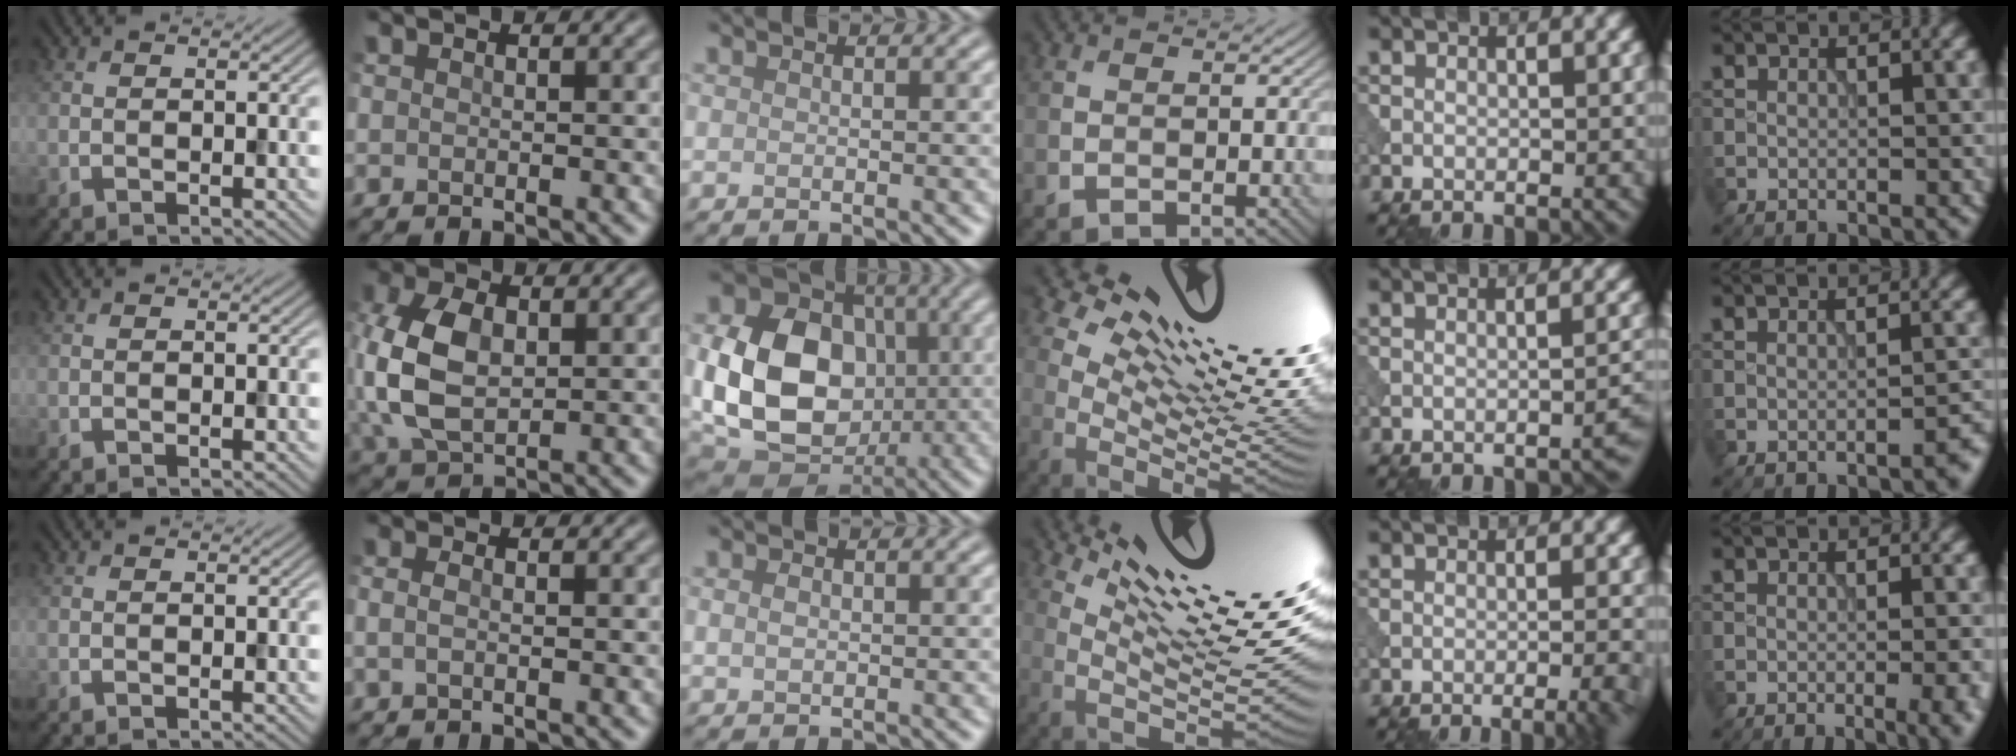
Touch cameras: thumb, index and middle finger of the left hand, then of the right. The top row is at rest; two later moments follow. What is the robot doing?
{"motion": "dispense", "object": "syringe"}